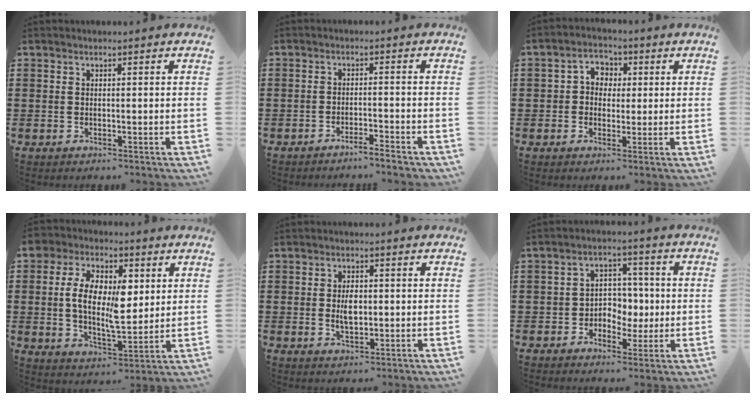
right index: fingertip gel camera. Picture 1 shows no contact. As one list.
[{"total": 2.8, "force": [-2.7, -0.1, 1.0], "torque": [-0.019, -0.002, -0.054]}, {"total": 3.4, "force": [0.1, 3.2, 1.1], "torque": [-0.036, 0.015, -0.004]}, {"total": 10.5, "force": [2.0, 5.7, 8.6], "torque": [-0.178, 0.007, 0.034]}, {"total": 3.7, "force": [0.3, 1.8, 3.3], "torque": [-0.056, -0.002, 0.004]}, {"total": 4.8, "force": [-0.5, 4.4, 1.6], "torque": [-0.032, 0.009, -0.016]}]